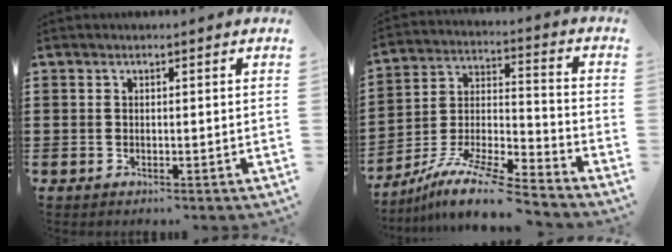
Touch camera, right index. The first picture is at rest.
{"total": 11.1, "force": [-9.6, 0.8, 5.4], "torque": [-0.100, 0.015, -0.190]}